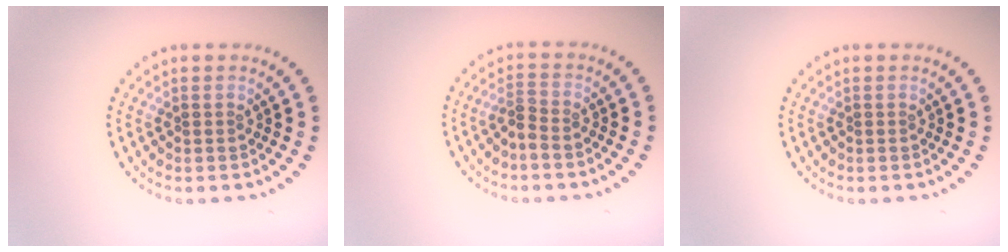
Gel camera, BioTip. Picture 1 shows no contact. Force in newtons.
{"total": 1.5, "press": 1.2, "slide": 0.9}
{"total": 0.0}